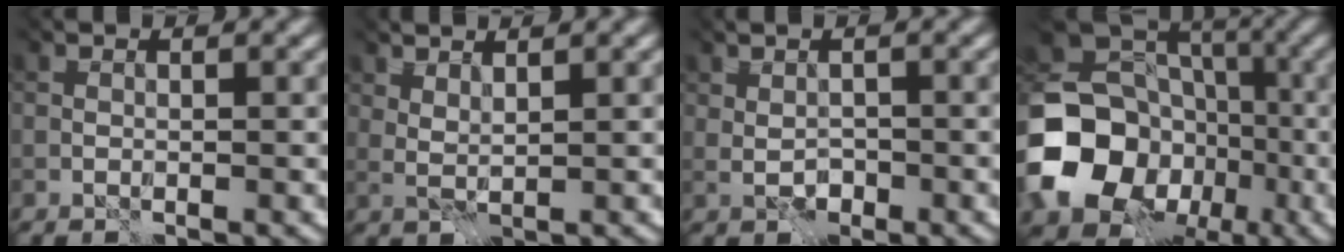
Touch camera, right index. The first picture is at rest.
{"total": 1.4, "force": [1.4, -0.2, 0.3], "torque": [-0.014, -0.002, 0.029]}
{"total": 0.5, "force": [-0.1, 0.4, 0.3], "torque": [-0.004, -0.001, -0.001]}
{"total": 15.5, "force": [-4.2, 13.1, 7.1], "torque": [-0.169, -0.005, -0.088]}